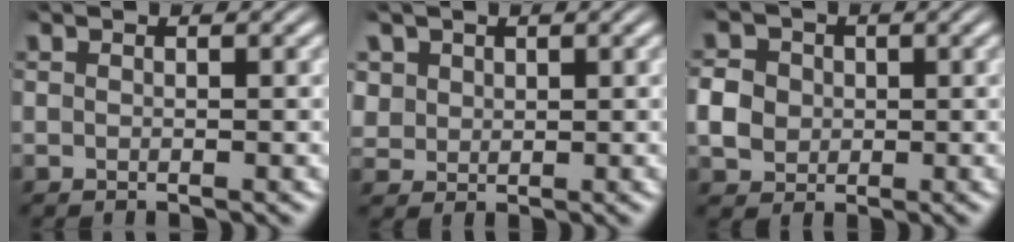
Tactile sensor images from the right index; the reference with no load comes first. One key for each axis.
{"total": 3.2, "fx": 1.1, "fy": 2.8, "fz": 1.3, "tx": -0.044, "ty": -0.016, "tz": 0.032}
{"total": 4.7, "fx": -0.1, "fy": 4.2, "fz": 2.0, "tx": -0.044, "ty": -0.014, "tz": 0.005}